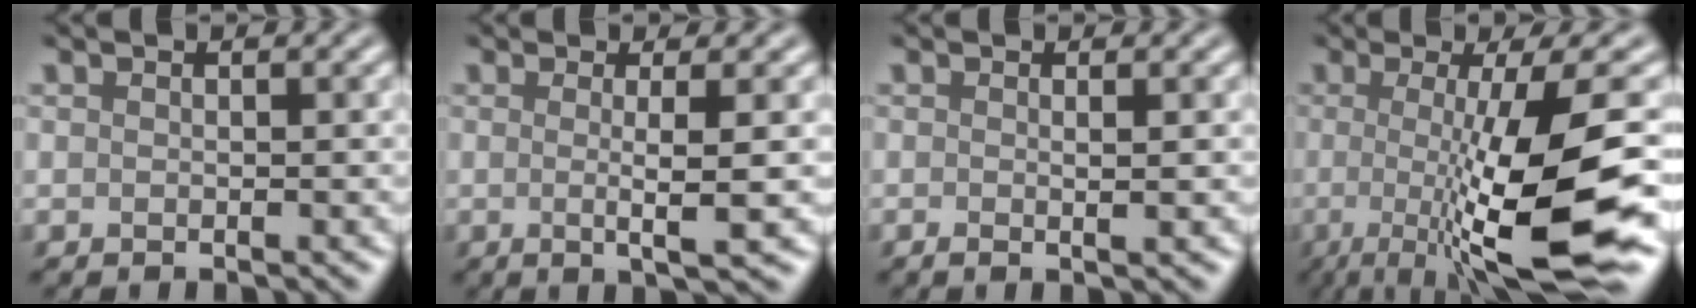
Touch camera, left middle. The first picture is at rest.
{"total": 3.6, "force": [-0.1, 0.6, 3.5], "torque": [-0.054, -0.007, -0.004]}
{"total": 1.3, "force": [-0.1, 0.3, 1.3], "torque": [-0.015, -0.002, -0.007]}
{"total": 11.3, "force": [-1.6, 2.2, 11.0], "torque": [-0.142, -0.021, -0.031]}